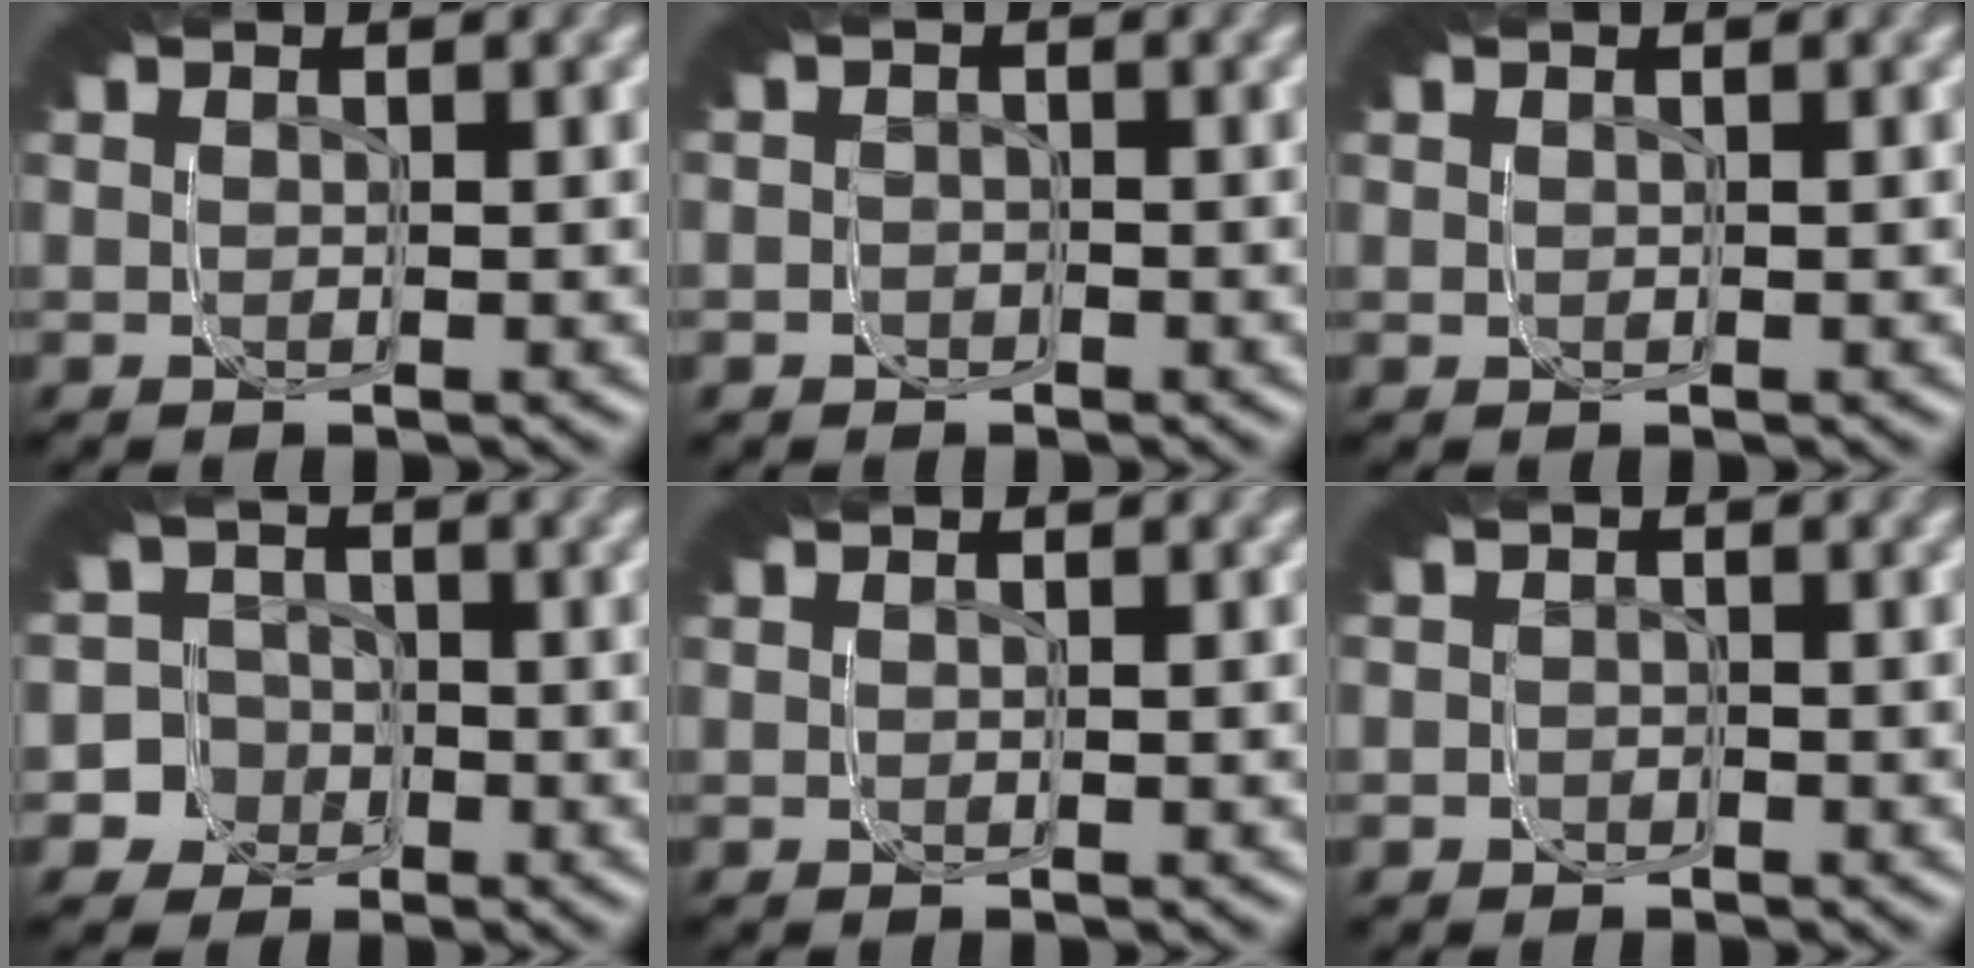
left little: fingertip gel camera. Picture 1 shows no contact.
{"total": 1.5, "force": [-1.0, 1.2, -0.2], "torque": [0.003, -0.020, -0.008]}
{"total": 0.5, "force": [0.1, 0.5, 0.2], "torque": [-0.004, 0.001, 0.001]}
{"total": 8.7, "force": [-1.8, 7.8, 3.3], "torque": [-0.062, -0.044, -0.026]}
{"total": 0.0}
{"total": 1.3, "force": [-1.0, 0.8, -0.4], "torque": [0.005, -0.022, -0.007]}